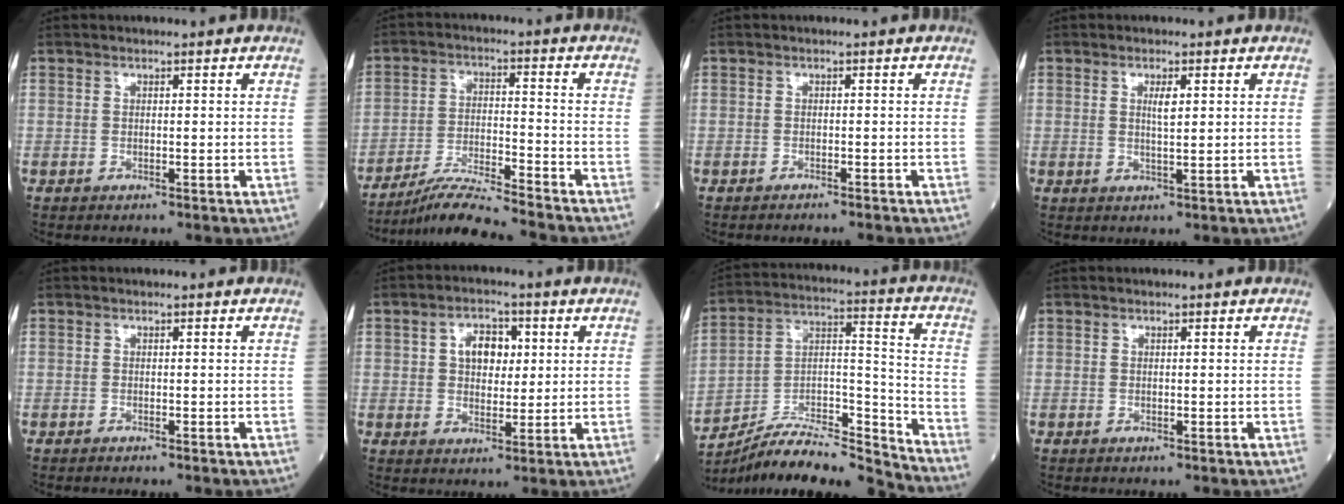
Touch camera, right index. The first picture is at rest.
{"total": 9.2, "force": [-8.5, -1.1, 3.4], "torque": [-0.061, -0.015, -0.153]}
{"total": 2.5, "force": [-2.4, 0.2, 0.8], "torque": [-0.014, -0.002, -0.030]}
{"total": 2.4, "force": [0.9, 0.3, 2.2], "torque": [-0.042, -0.001, 0.017]}
{"total": 0.9, "force": [-0.8, 0.0, 0.4], "torque": [-0.004, 0.000, -0.012]}
{"total": 5.6, "force": [1.4, 3.5, 4.1], "torque": [-0.067, 0.013, 0.025]}
{"total": 17.4, "force": [-16.4, 1.1, 5.5], "torque": [-0.085, 0.045, -0.281]}
{"total": 0.0}